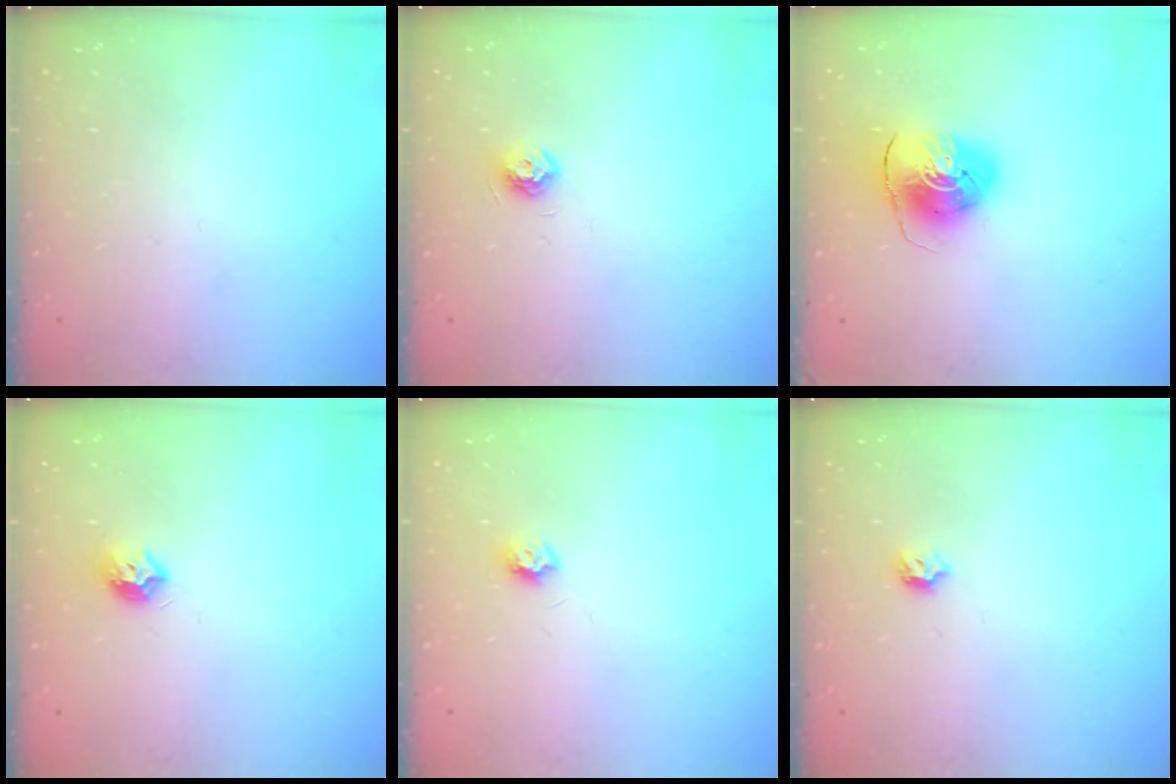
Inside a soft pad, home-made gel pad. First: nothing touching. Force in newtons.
{"total": 7.6, "press": 7.5, "slide": 1.1}
{"total": 9.3, "press": 9.2, "slide": 1.1}
{"total": 7.9, "press": 7.9, "slide": 0.8}
{"total": 4.6, "press": 4.6, "slide": 0.5}
{"total": 4.8, "press": 4.7, "slide": 1.0}